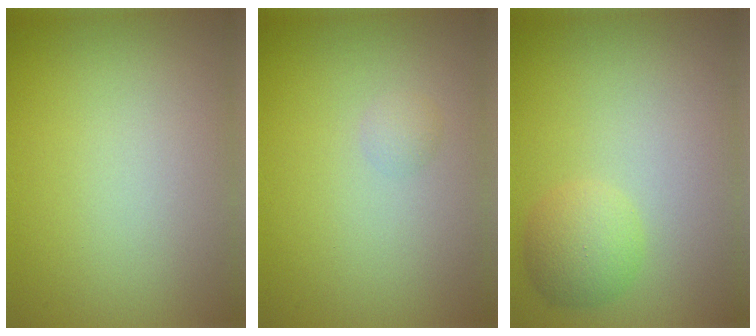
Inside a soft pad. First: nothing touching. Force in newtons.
{"total": 0.7, "press": 0.7, "slide": 0.0}
{"total": 2.5, "press": 2.5, "slide": 0.1}